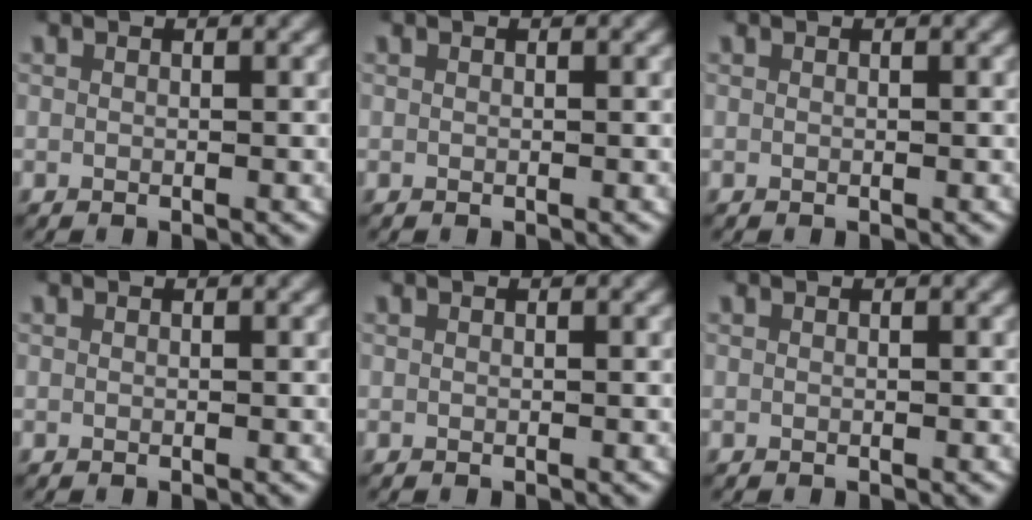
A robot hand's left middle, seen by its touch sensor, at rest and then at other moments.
{"total": 0.0}
{"total": 0.0}
{"total": 0.0}
{"total": 0.0}
{"total": 0.0}